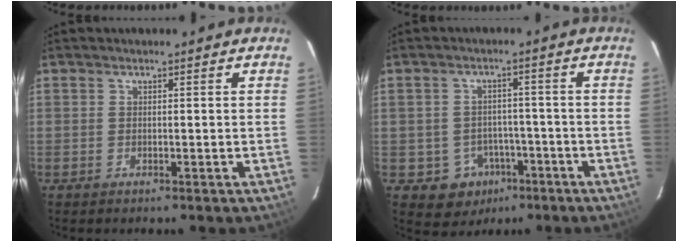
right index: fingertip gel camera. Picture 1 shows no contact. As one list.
[{"total": 7.1, "force": [-3.5, 6.1, 1.0], "torque": [-0.030, 0.027, -0.031]}]